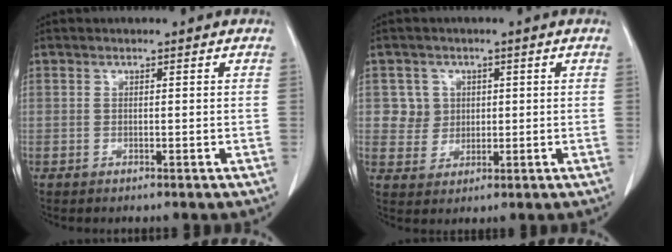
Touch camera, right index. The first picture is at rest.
{"total": 4.3, "force": [1.2, 4.1, 0.0], "torque": [0.010, 0.010, 0.025]}